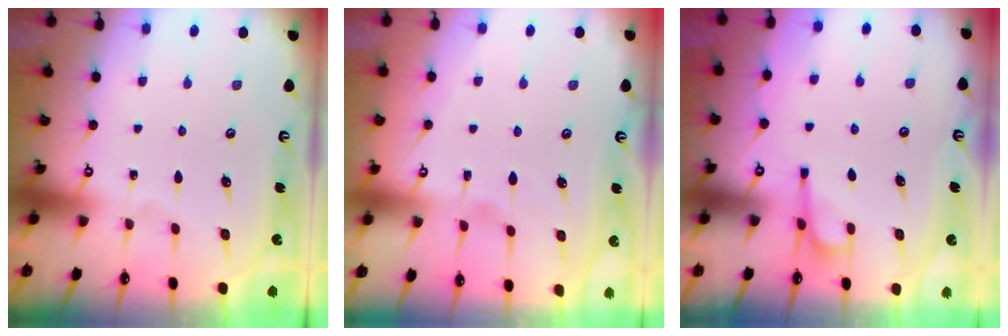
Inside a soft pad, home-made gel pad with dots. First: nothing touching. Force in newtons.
{"total": 0.8, "press": 0.0, "slide": 0.8}
{"total": 5.5, "press": 5.5, "slide": 0.7}